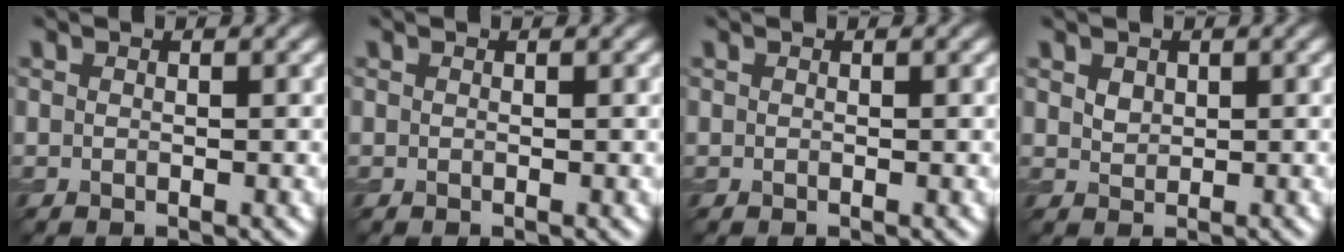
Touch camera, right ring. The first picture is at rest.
{"total": 0.0}
{"total": 0.0}
{"total": 1.2, "force": [0.6, 0.8, 0.5], "torque": [-0.008, 0.000, 0.014]}